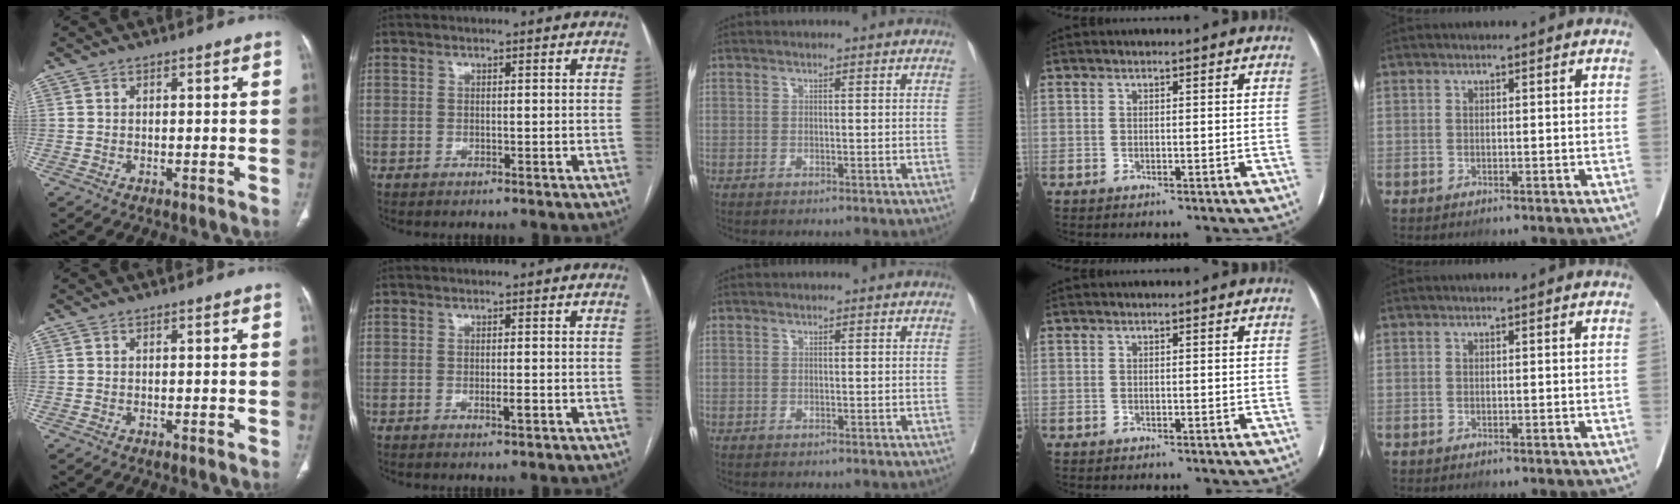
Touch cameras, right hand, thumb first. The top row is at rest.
{"index": {"total": 1.4, "force": [-0.5, 0.1, 1.3], "torque": [-0.024, -0.002, -0.008]}}